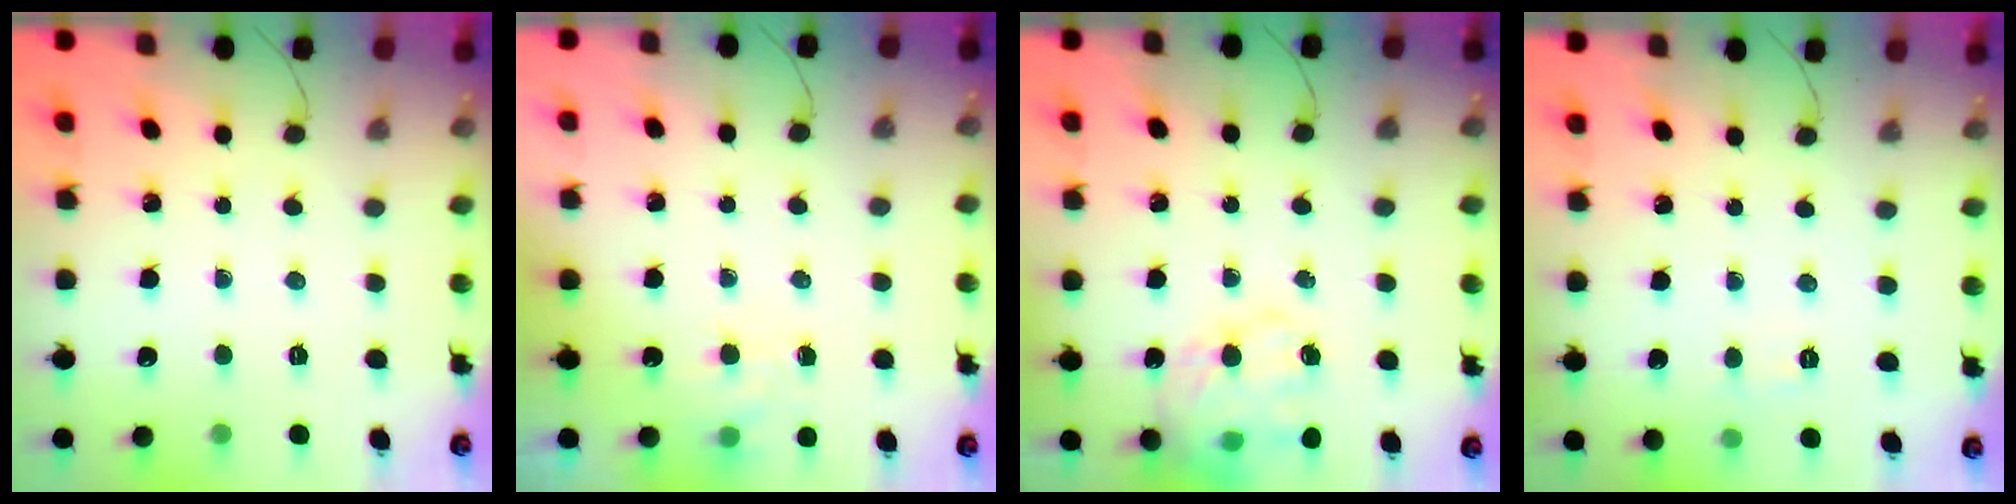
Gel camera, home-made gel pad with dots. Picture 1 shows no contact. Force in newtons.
{"total": 5.7, "press": 5.5, "slide": 1.5}
{"total": 18.1, "press": 17.7, "slide": 3.8}
{"total": 4.1, "press": 4.0, "slide": 1.0}